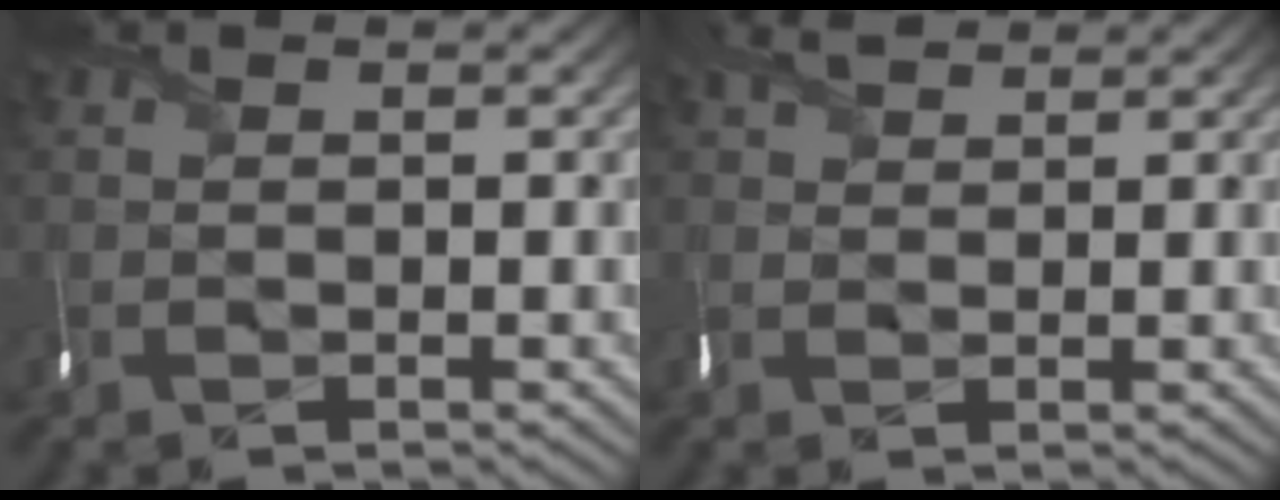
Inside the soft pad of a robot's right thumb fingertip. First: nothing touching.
{"total": 1.6, "force": [1.4, 0.0, -0.6], "torque": [-0.003, 0.007, 0.027]}